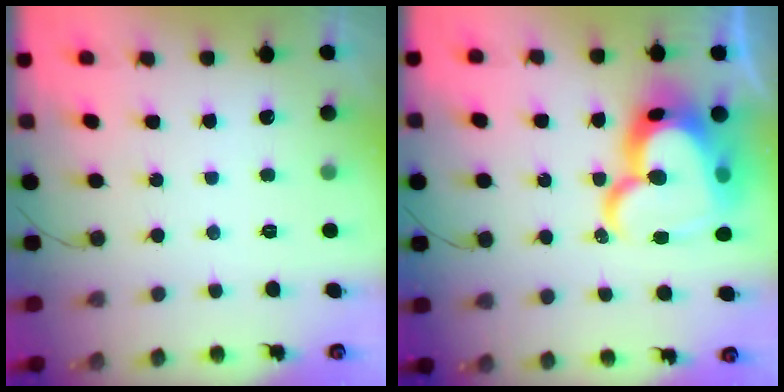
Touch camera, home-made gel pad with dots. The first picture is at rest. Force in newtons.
{"total": 27.1, "press": 27.0, "slide": 2.4}